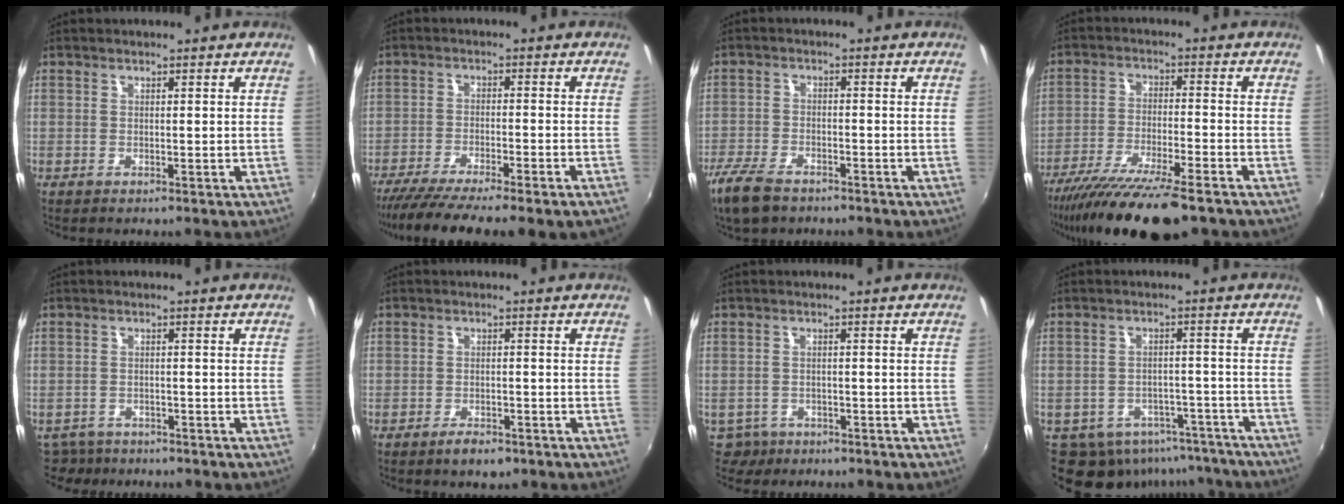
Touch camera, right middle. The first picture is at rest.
{"total": 12.0, "force": [-9.9, 0.3, 6.8], "torque": [-0.135, -0.039, -0.157]}
{"total": 8.7, "force": [-6.5, 3.8, 4.3], "torque": [-0.124, -0.022, -0.127]}
{"total": 16.4, "force": [-13.0, 2.4, 9.8], "torque": [-0.195, -0.046, -0.220]}
{"total": 5.3, "force": [-4.4, 2.7, 0.9], "torque": [-0.034, -0.012, -0.072]}
{"total": 3.5, "force": [-2.5, 1.6, 1.8], "torque": [-0.042, -0.006, -0.042]}
{"total": 4.5, "force": [-2.9, 3.3, 0.8], "torque": [-0.029, -0.005, -0.045]}
{"total": 14.1, "force": [-10.5, 8.3, 4.4], "torque": [-0.099, 0.010, -0.115]}